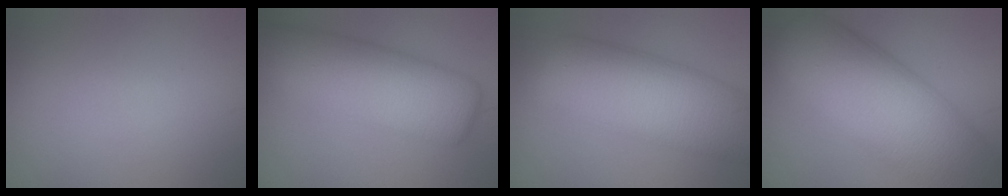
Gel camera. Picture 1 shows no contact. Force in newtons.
{"total": 9.9, "press": 9.9, "slide": 0.3}
{"total": 11.6, "press": 11.6, "slide": 0.4}
{"total": 14.3, "press": 14.2, "slide": 0.5}